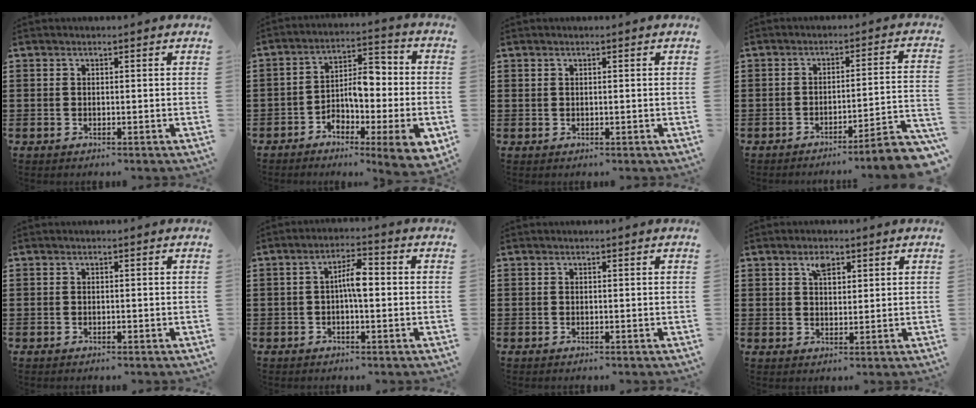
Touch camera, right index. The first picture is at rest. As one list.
[{"total": 9.0, "force": [-3.3, 3.4, 7.7], "torque": [-0.120, 0.003, -0.063]}, {"total": 0.0}, {"total": 4.7, "force": [-3.7, -0.5, 2.9], "torque": [-0.049, -0.024, -0.075]}, {"total": 0.0}, {"total": 4.5, "force": [-0.2, 1.3, 4.3], "torque": [-0.079, 0.009, -0.006]}, {"total": 0.0}, {"total": 3.0, "force": [1.8, 1.5, 1.9], "torque": [-0.035, 0.002, 0.030]}]